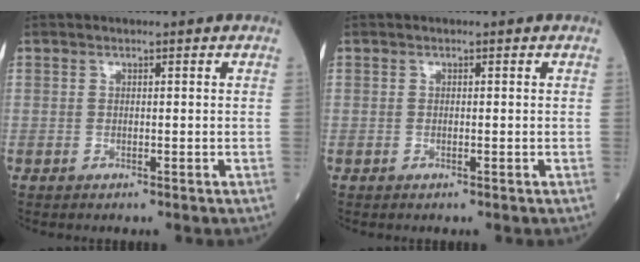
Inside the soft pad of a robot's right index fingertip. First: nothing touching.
{"total": 0.0}